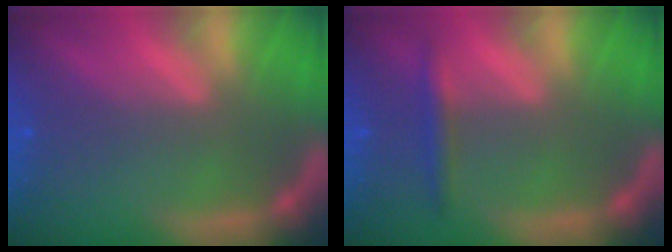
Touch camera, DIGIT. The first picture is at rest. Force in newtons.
{"total": 1.9}